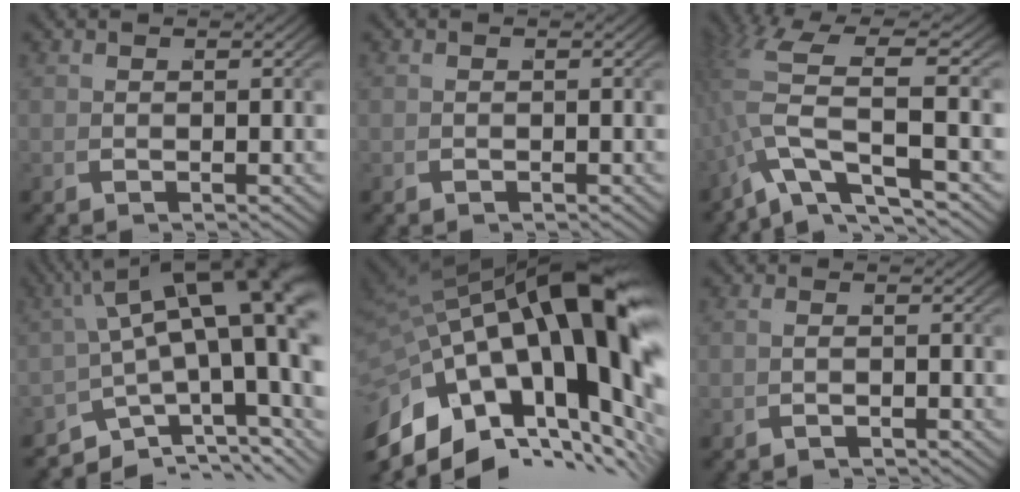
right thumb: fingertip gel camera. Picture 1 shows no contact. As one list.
[{"total": 0.0}, {"total": 6.7, "force": [0.2, 2.9, 6.1], "torque": [-0.135, -0.016, 0.020]}, {"total": 16.3, "force": [-0.2, 9.5, 13.2], "torque": [-0.178, -0.024, 0.006]}, {"total": 24.8, "force": [0.0, 14.4, 20.2], "torque": [-0.359, -0.037, 0.024]}, {"total": 1.1, "force": [-1.1, 0.2, 0.2], "torque": [-0.007, -0.001, -0.017]}]